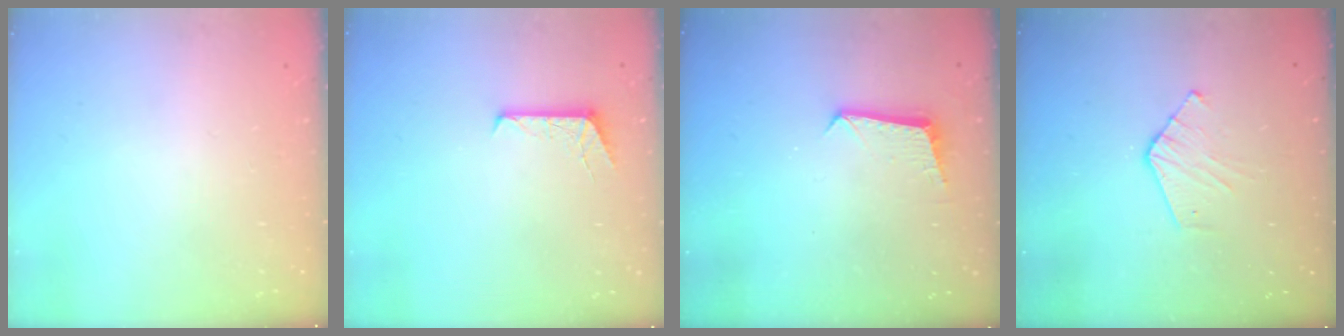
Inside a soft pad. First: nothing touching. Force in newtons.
{"total": 6.1, "press": 6.1, "slide": 0.6}
{"total": 7.1, "press": 7.1, "slide": 0.5}
{"total": 4.6, "press": 4.6, "slide": 0.4}